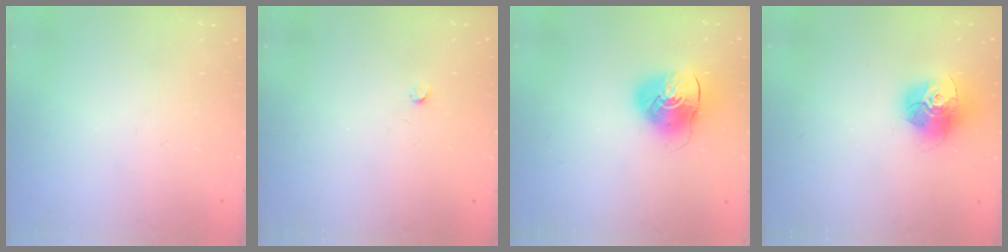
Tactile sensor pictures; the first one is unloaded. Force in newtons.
{"total": 2.5, "press": 2.5, "slide": 0.4}
{"total": 9.7, "press": 9.6, "slide": 1.2}
{"total": 15.8, "press": 15.7, "slide": 1.6}